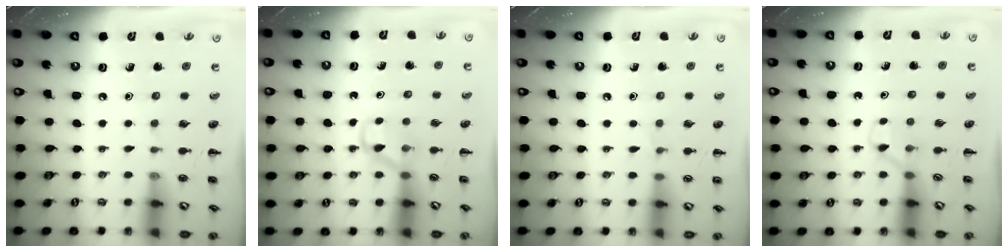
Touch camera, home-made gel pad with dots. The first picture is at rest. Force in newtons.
{"total": 3.6, "press": 3.3, "slide": 1.3}
{"total": 3.1, "press": 2.9, "slide": 1.1}
{"total": 2.8, "press": 2.6, "slide": 1.0}